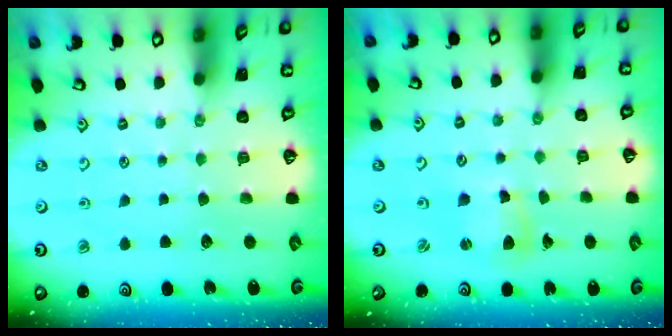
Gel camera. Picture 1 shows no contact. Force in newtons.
{"total": 5.8, "press": 5.7, "slide": 0.6}